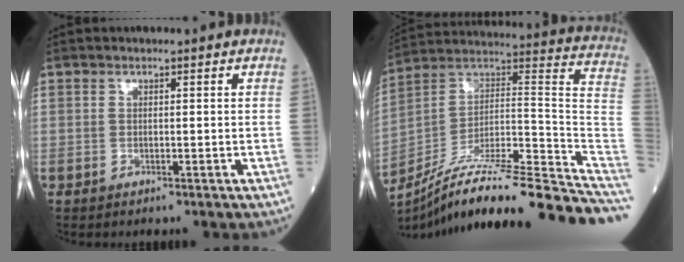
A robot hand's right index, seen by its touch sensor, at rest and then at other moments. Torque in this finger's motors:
{"motor_torque": [-0.68, -0.84, -0.07, 0.02]}